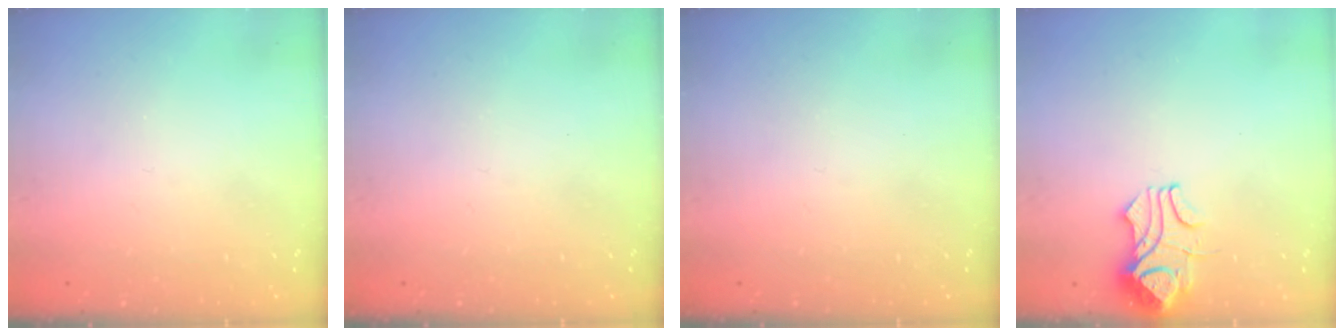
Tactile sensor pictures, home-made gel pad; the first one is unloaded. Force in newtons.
{"total": 0.0}
{"total": 0.0}
{"total": 3.8, "press": 3.7, "slide": 0.8}